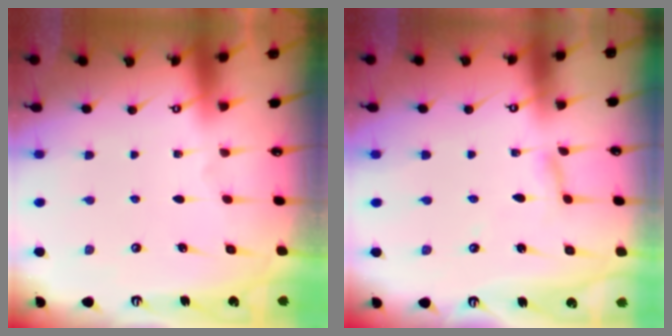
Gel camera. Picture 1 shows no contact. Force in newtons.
{"total": 2.9, "press": 2.9, "slide": 0.2}